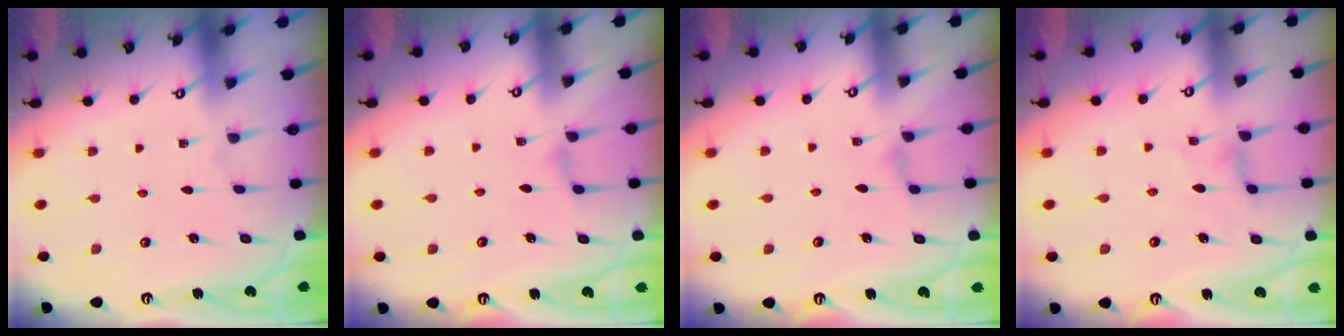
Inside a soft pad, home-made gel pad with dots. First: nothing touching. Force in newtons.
{"total": 1.3, "press": 1.3, "slide": 0.3}
{"total": 1.3, "press": 1.3, "slide": 0.3}
{"total": 1.7, "press": 1.6, "slide": 0.4}